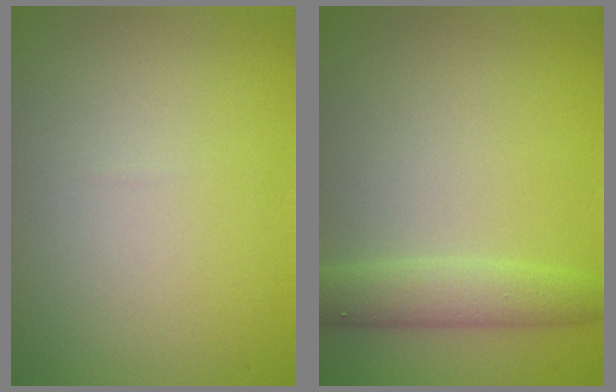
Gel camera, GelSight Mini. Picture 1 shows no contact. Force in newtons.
{"total": 3.1, "press": 3.1, "slide": 0.2}